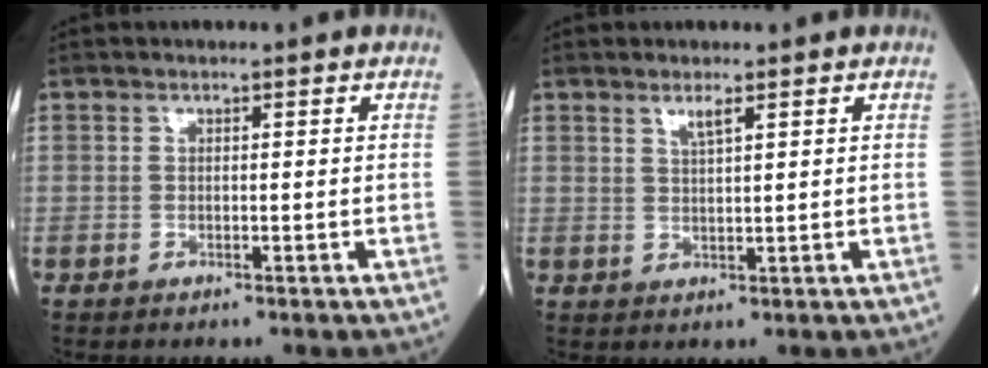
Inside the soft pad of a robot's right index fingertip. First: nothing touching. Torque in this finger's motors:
{"motor_torque": [0.02, 0.04, 0.00, 0.04]}